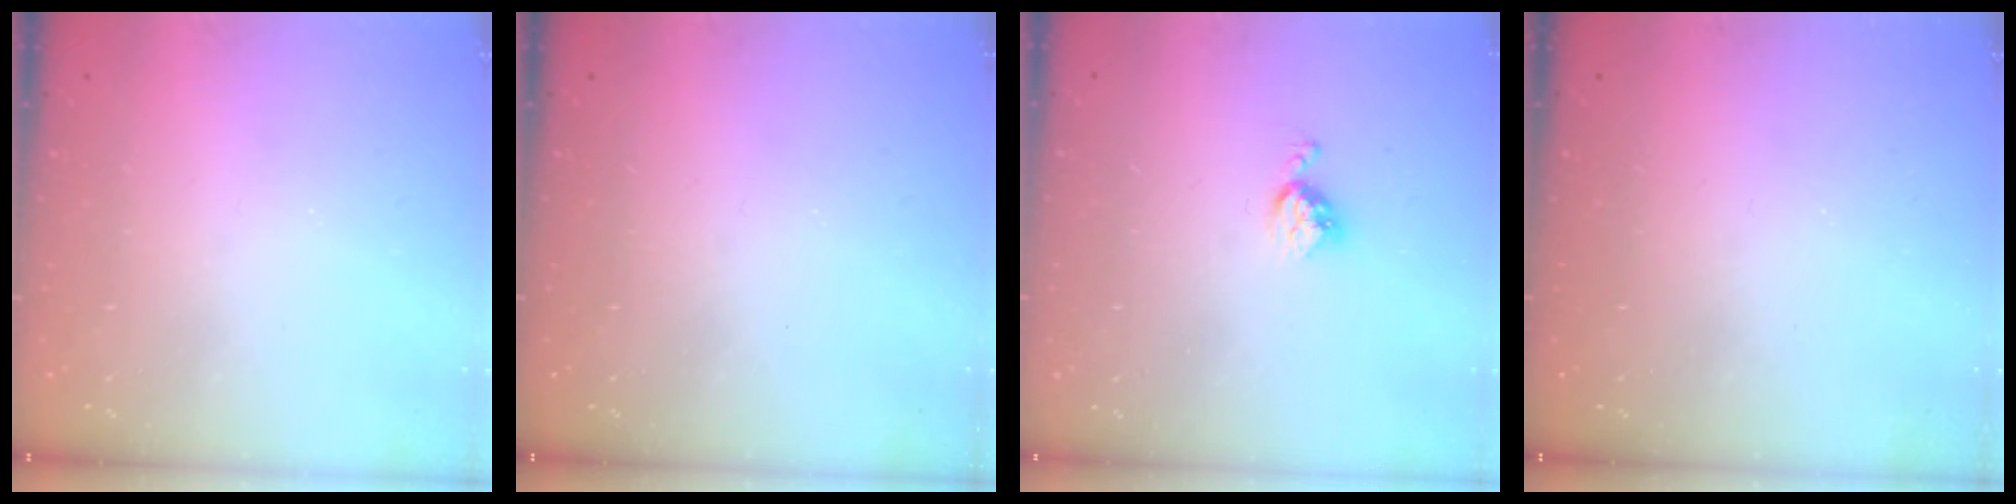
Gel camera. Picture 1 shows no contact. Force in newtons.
{"total": 0.0}
{"total": 4.2, "press": 4.2, "slide": 0.5}
{"total": 0.0}